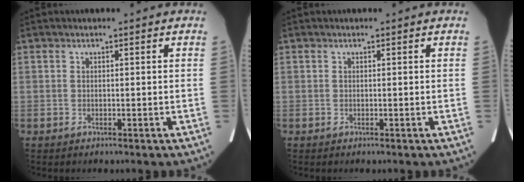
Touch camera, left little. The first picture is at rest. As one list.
[{"total": 0.0}]